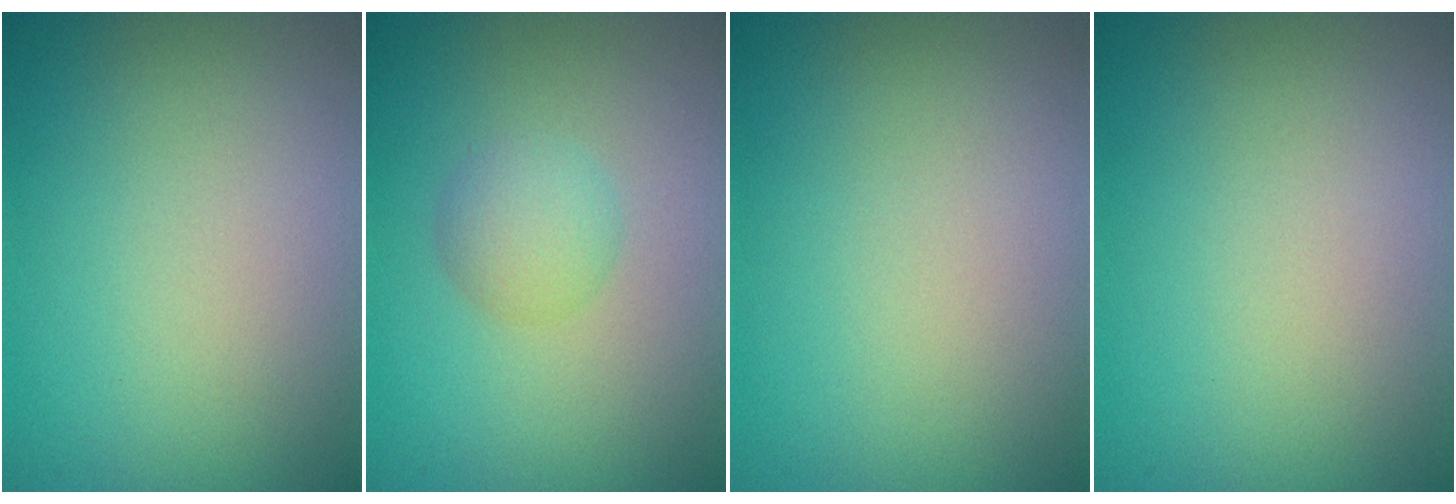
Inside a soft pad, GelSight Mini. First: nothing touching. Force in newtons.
{"total": 2.3, "press": 2.3, "slide": 0.1}
{"total": 0.0}
{"total": 0.0}